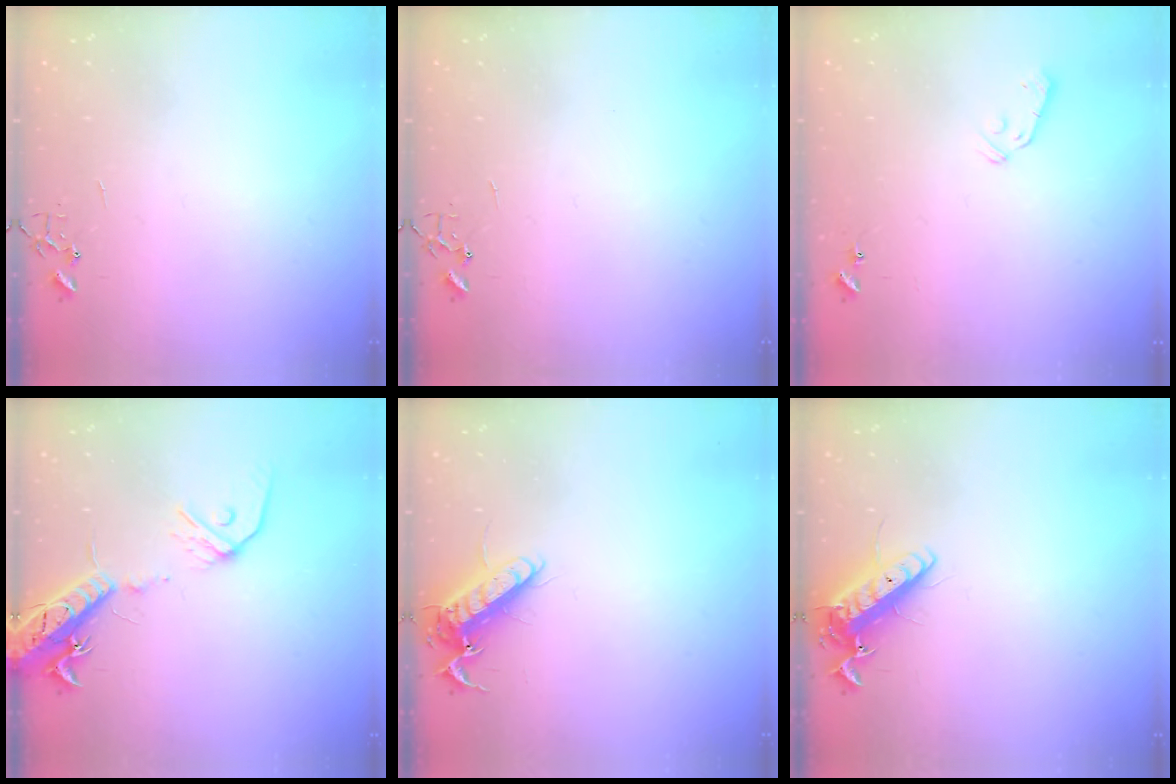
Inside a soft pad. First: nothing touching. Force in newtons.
{"total": 0.0}
{"total": 5.9, "press": 5.9, "slide": 0.6}
{"total": 16.6, "press": 16.3, "slide": 3.5}
{"total": 12.3, "press": 12.1, "slide": 1.8}
{"total": 14.1, "press": 13.9, "slide": 2.6}